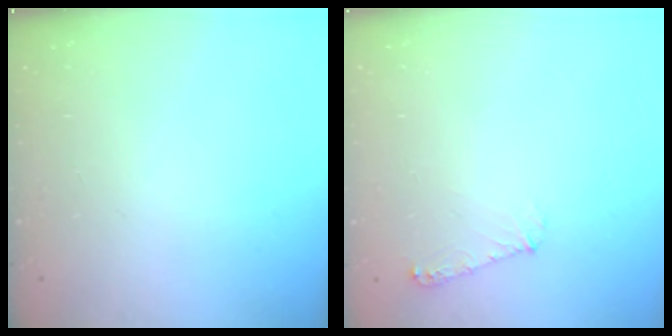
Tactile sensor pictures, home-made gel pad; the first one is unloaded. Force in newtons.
{"total": 5.7, "press": 5.7, "slide": 0.5}